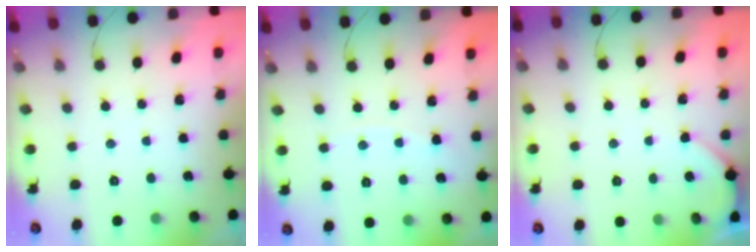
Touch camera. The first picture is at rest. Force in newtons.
{"total": 2.6, "press": 2.6, "slide": 0.2}
{"total": 2.1, "press": 2.1, "slide": 0.2}